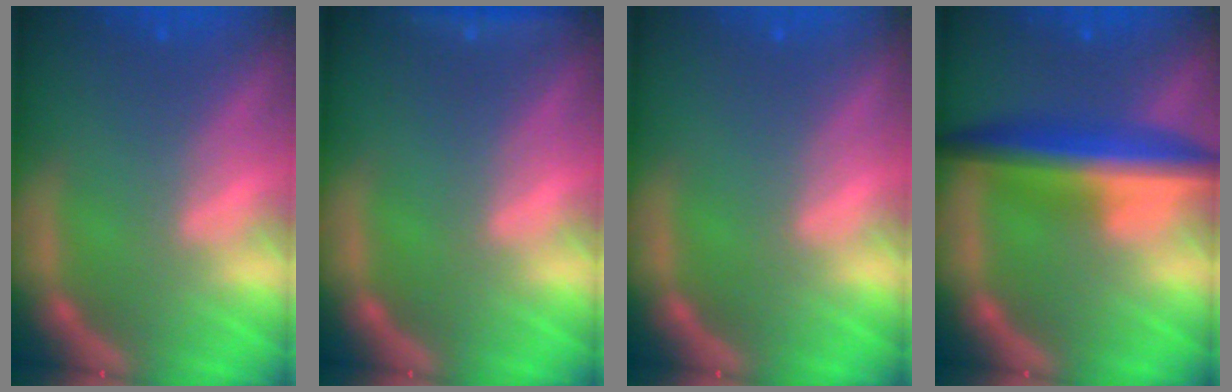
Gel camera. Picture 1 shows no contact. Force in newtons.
{"total": 1.9}
{"total": 0.0}
{"total": 7.0}